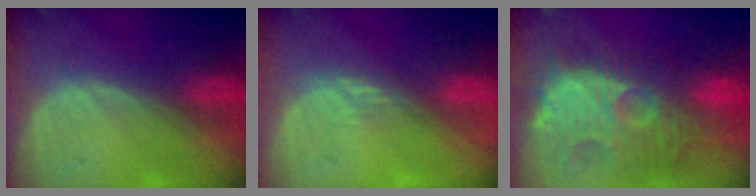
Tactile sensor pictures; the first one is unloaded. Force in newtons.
{"total": 2.0, "press": 1.5, "slide": 1.3}
{"total": 13.5, "press": 12.4, "slide": 5.3}